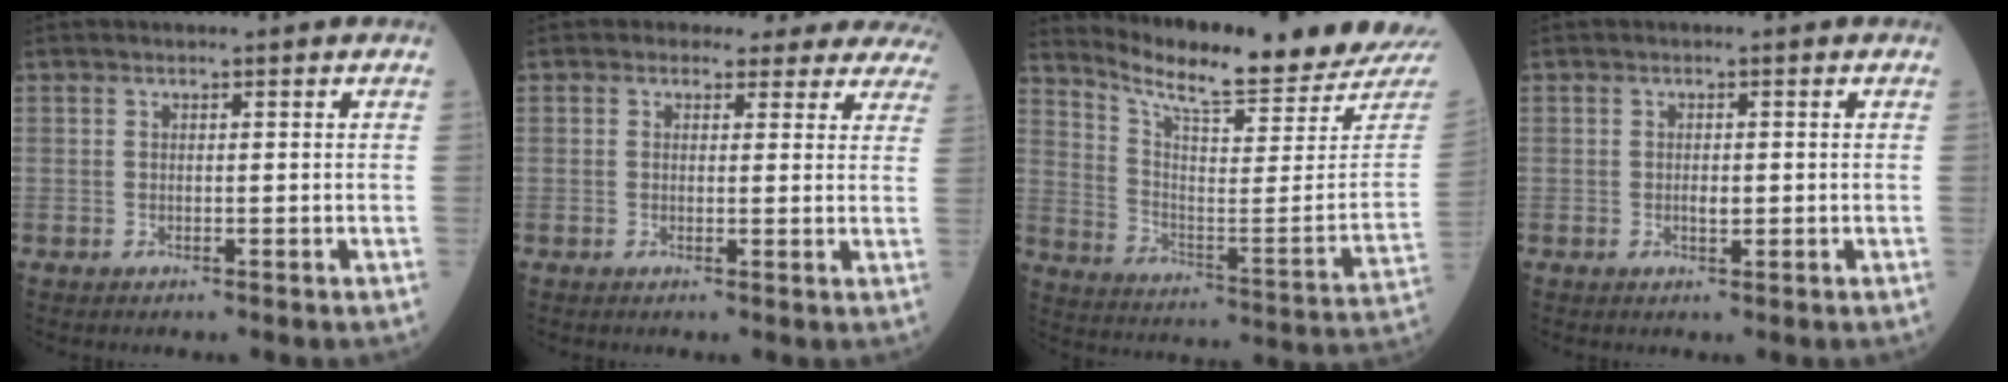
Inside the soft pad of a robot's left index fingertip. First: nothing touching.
{"total": 11.0, "force": [10.0, 4.4, 1.2], "torque": [0.026, -0.004, 0.079]}
{"total": 20.7, "force": [19.5, -0.3, 6.9], "torque": [-0.135, -0.101, 0.270]}
{"total": 1.3, "force": [-0.1, 0.6, 1.2], "torque": [-0.023, 0.000, -0.002]}